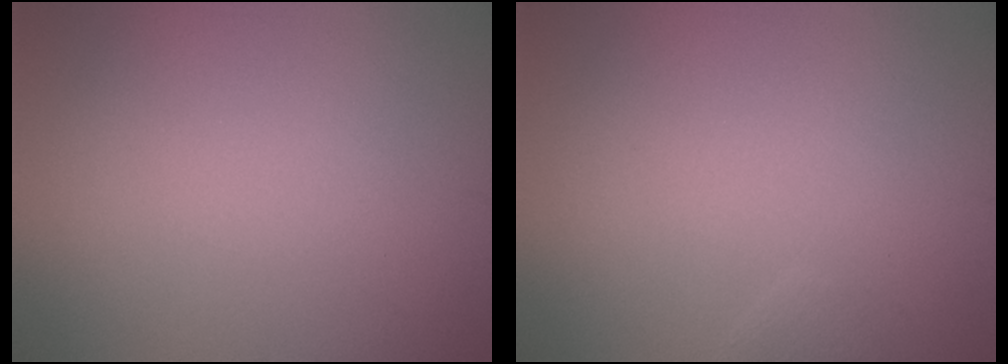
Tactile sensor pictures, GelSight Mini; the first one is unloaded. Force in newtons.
{"total": 0.6, "press": 0.6, "slide": 0.0}